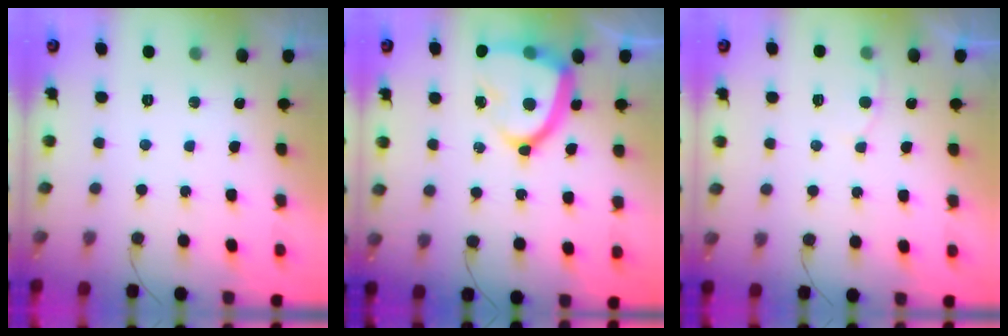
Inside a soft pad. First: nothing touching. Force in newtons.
{"total": 16.3, "press": 16.2, "slide": 1.7}
{"total": 3.2, "press": 3.2, "slide": 0.4}